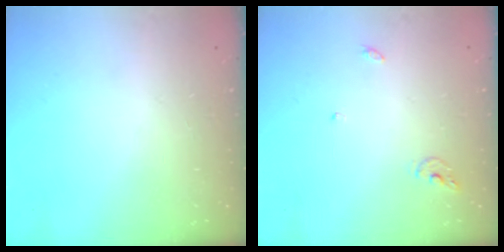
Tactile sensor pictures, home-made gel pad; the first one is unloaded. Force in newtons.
{"total": 4.9, "press": 4.9, "slide": 0.4}